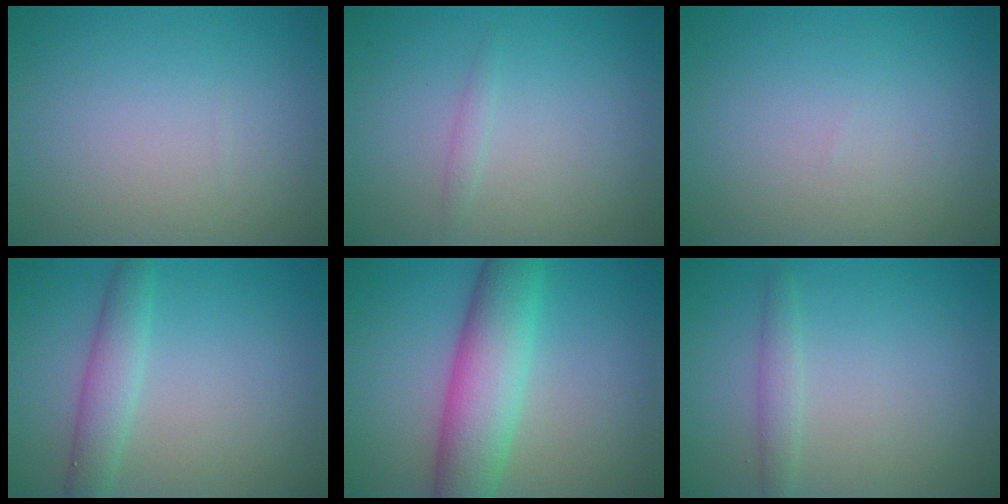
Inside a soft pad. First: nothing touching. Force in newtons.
{"total": 0.8, "press": 0.8, "slide": 0.1}
{"total": 0.0}
{"total": 2.9, "press": 2.9, "slide": 0.1}
{"total": 7.5, "press": 7.5, "slide": 0.1}
{"total": 1.5, "press": 1.5, "slide": 0.1}